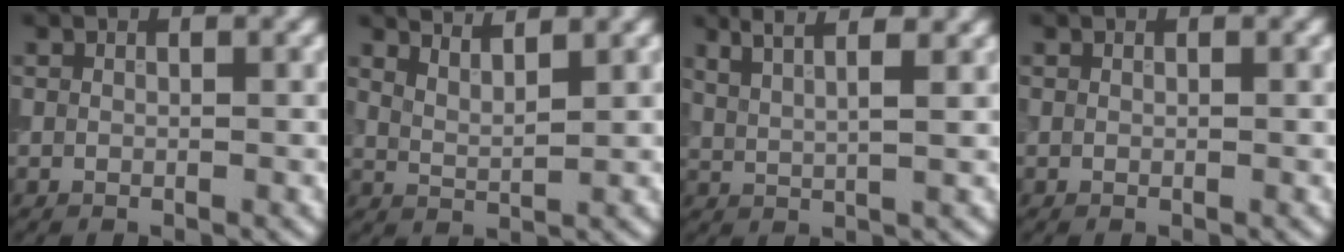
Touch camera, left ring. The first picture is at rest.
{"total": 3.4, "force": [3.0, 0.7, 1.5], "torque": [-0.015, 0.013, 0.042]}
{"total": 5.5, "force": [3.7, 1.9, 3.5], "torque": [-0.030, 0.028, 0.029]}
{"total": 0.0}